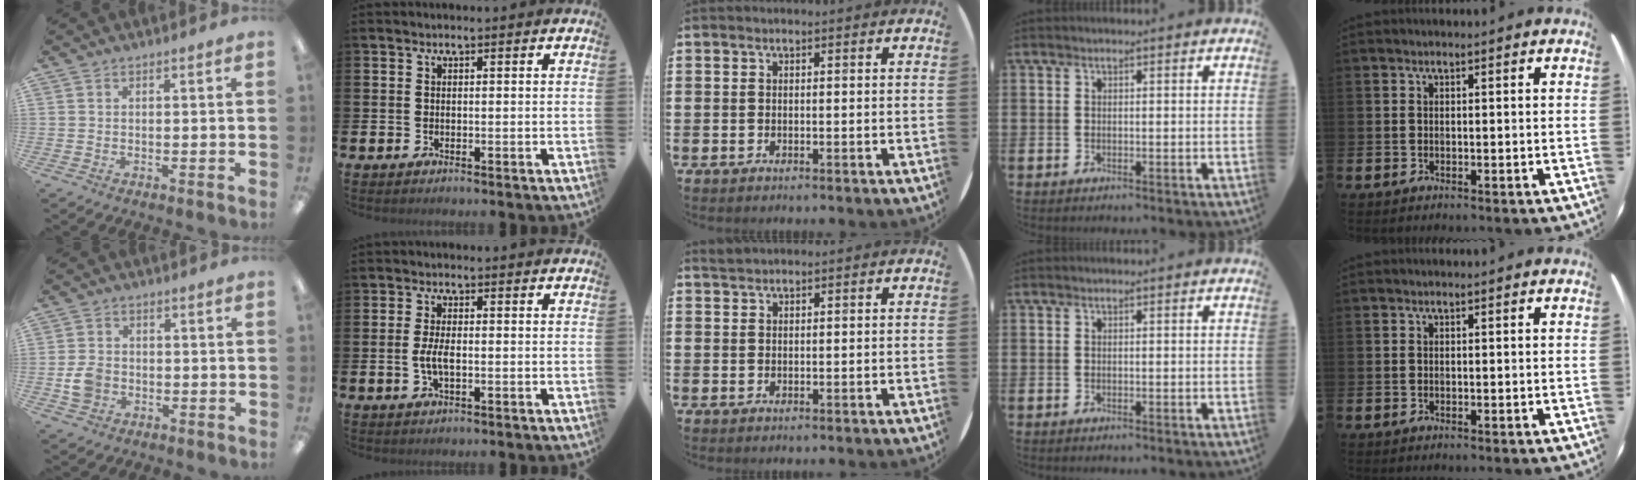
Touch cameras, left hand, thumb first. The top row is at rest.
{"thumb": {"total": 5.3, "force": [-1.3, 4.4, 2.5], "torque": [-0.041, 0.006, -0.024]}, "index": {"total": 3.1, "force": [-0.5, 1.2, 2.9], "torque": [-0.052, -0.005, -0.013]}, "middle": {"total": 0.9, "force": [0.9, 0.0, -0.1], "torque": [0.002, 0.000, 0.017]}}